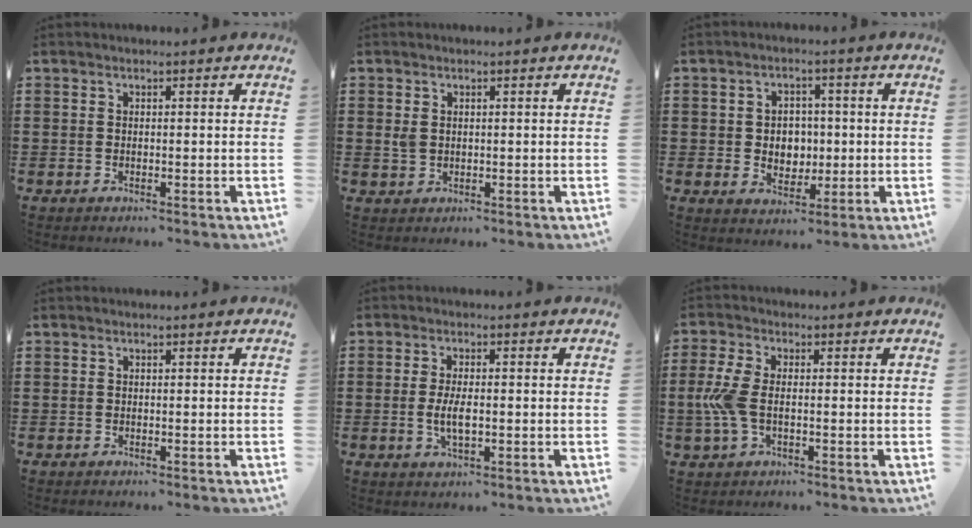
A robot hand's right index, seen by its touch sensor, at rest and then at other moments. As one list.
[{"total": 1.7, "force": [0.5, 1.3, 1.0], "torque": [-0.023, 0.006, 0.008]}, {"total": 4.4, "force": [0.0, 4.0, 1.9], "torque": [-0.035, 0.006, -0.005]}, {"total": 0.0}, {"total": 3.9, "force": [-0.4, 1.5, 3.6], "torque": [-0.080, -0.003, -0.012]}, {"total": 5.8, "force": [-0.6, 2.8, 5.1], "torque": [-0.133, -0.009, -0.021]}]